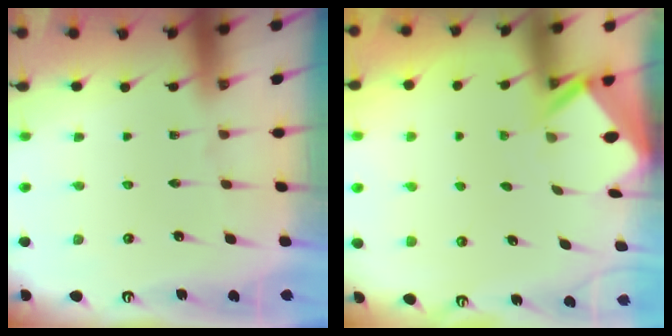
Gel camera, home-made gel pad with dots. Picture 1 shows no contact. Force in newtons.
{"total": 2.3, "press": 2.3, "slide": 0.1}